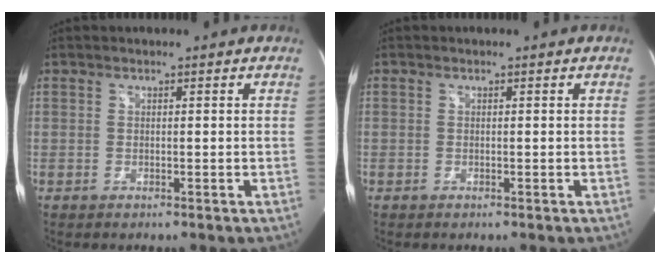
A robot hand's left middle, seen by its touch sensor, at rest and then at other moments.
{"total": 0.0}